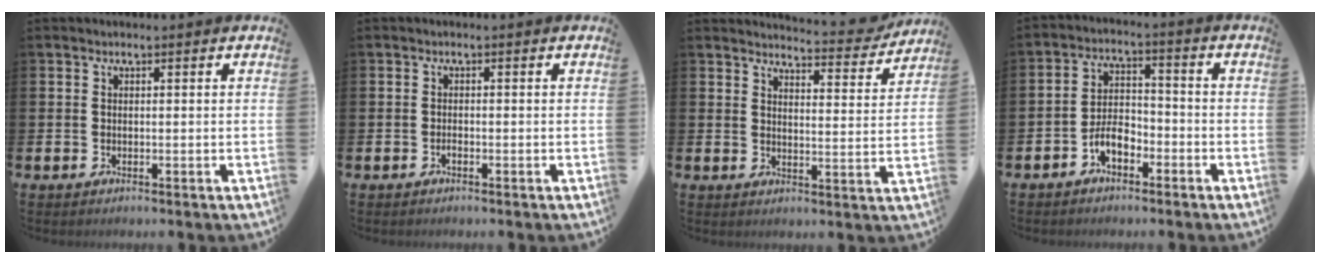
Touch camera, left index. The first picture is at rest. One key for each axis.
{"total": 0.6, "fx": -0.5, "fy": 0.2, "fz": 0.4, "tx": -0.002, "ty": -0.006, "tz": -0.010}
{"total": 4.6, "fx": 4.5, "fy": 0.4, "fz": 0.6, "tx": -0.006, "ty": -0.038, "tz": 0.073}
{"total": 4.6, "fx": -2.7, "fy": 2.3, "fz": 2.8, "tx": -0.049, "ty": 0.015, "tz": -0.051}